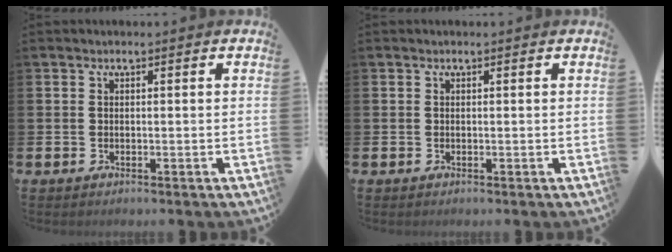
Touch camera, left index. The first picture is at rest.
{"total": 0.0}